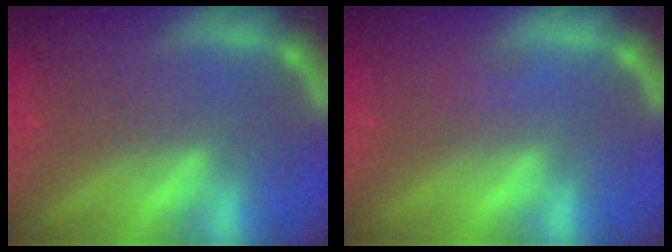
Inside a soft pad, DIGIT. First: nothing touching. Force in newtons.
{"total": 0.9}